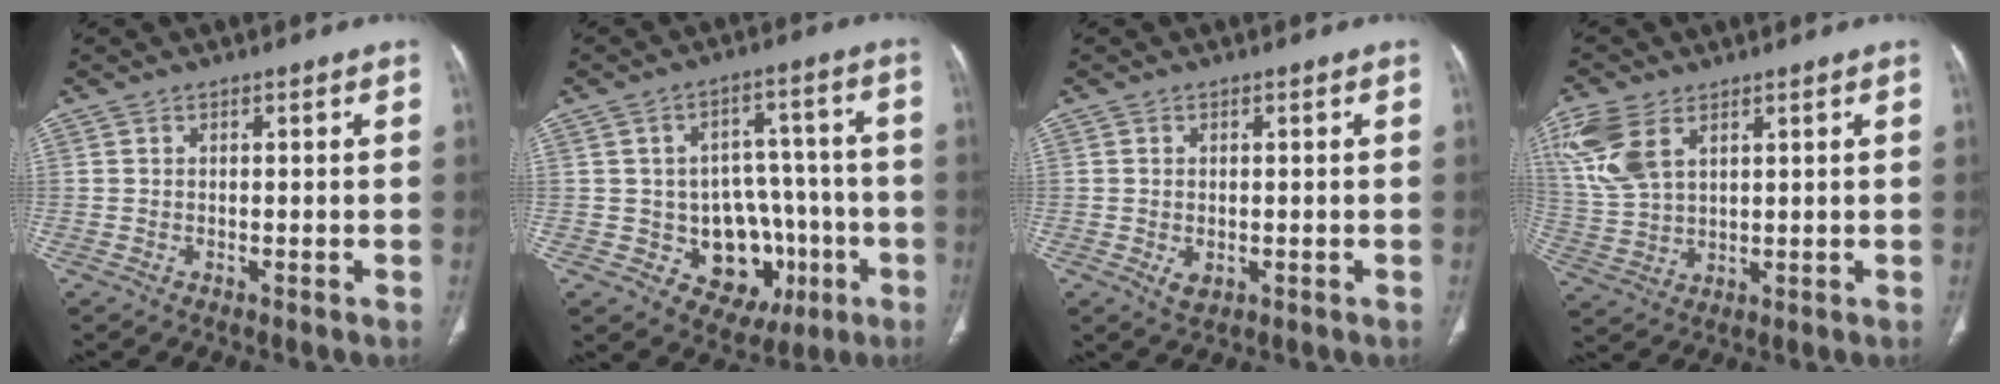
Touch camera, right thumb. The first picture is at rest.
{"total": 14.8, "force": [-4.0, 11.4, 8.6], "torque": [-0.059, 0.035, -0.036]}
{"total": 2.4, "force": [-0.5, 1.6, 1.7], "torque": [-0.027, -0.003, -0.002]}
{"total": 10.6, "force": [5.1, 6.0, 7.1], "torque": [-0.168, -0.004, 0.114]}